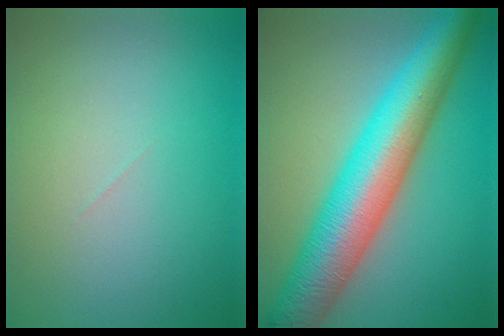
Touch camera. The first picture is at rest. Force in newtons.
{"total": 11.2, "press": 11.2, "slide": 0.1}